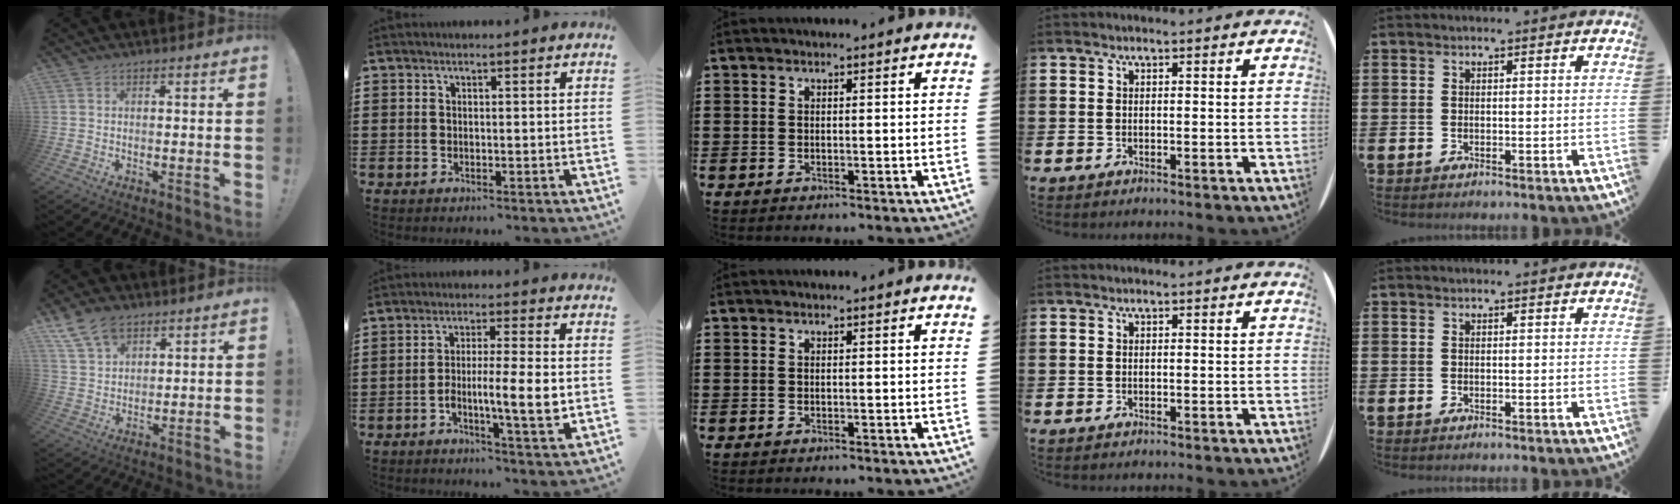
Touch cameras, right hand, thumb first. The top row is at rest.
{"thumb": {"total": 9.8, "force": [6.8, 5.8, 3.8], "torque": [-0.070, -0.034, 0.134]}, "index": {"total": 8.2, "force": [-2.0, 1.1, 7.9], "torque": [-0.140, -0.003, -0.037]}}